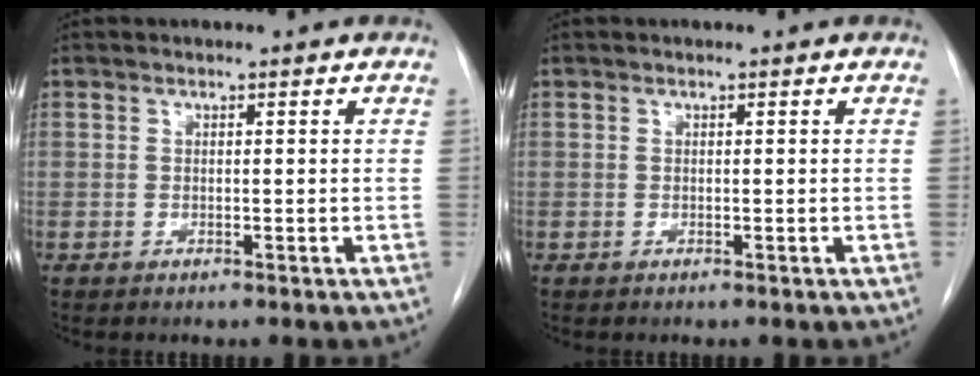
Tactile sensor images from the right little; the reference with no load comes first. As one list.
[{"total": 0.0}]